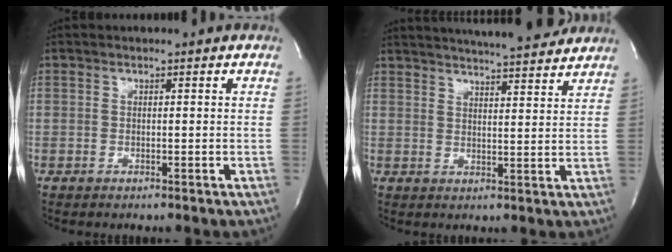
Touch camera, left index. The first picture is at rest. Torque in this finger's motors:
{"motor_torque": [0.91, -1.23, 0.60, 0.13]}